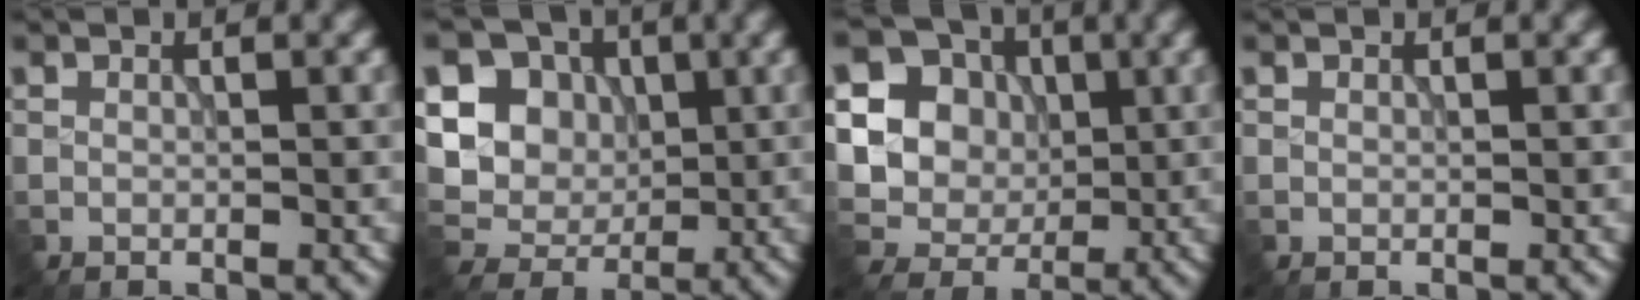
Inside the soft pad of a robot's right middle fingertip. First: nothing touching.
{"total": 10.4, "force": [2.7, 9.1, 4.4], "torque": [-0.112, 0.024, 0.040]}
{"total": 10.9, "force": [1.9, 9.9, 4.0], "torque": [-0.119, 0.017, 0.026]}
{"total": 0.0}